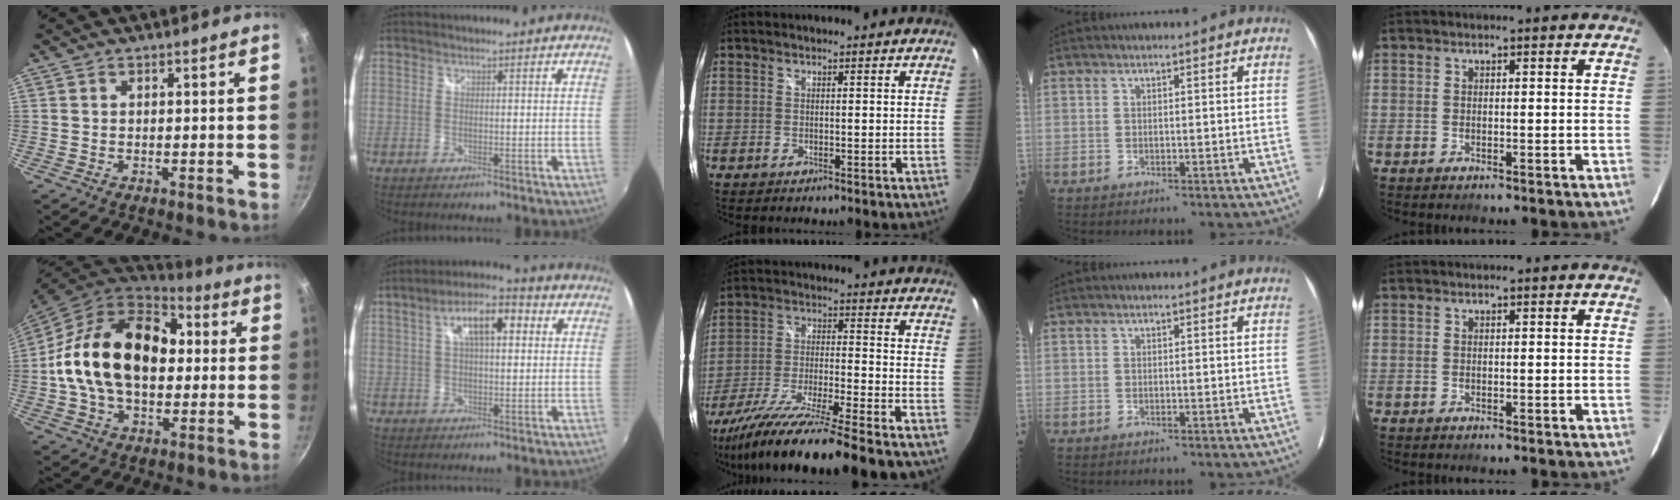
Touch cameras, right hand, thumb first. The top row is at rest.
{"thumb": {"total": 22.8, "force": [1.9, 15.4, 16.7], "torque": [-0.264, 0.036, 0.022]}, "index": {"total": 9.6, "force": [2.7, 3.9, 8.3], "torque": [-0.138, 0.027, 0.042]}, "middle": {"total": 20.4, "force": [-16.8, -0.9, 11.6], "torque": [-0.214, -0.063, -0.280]}}